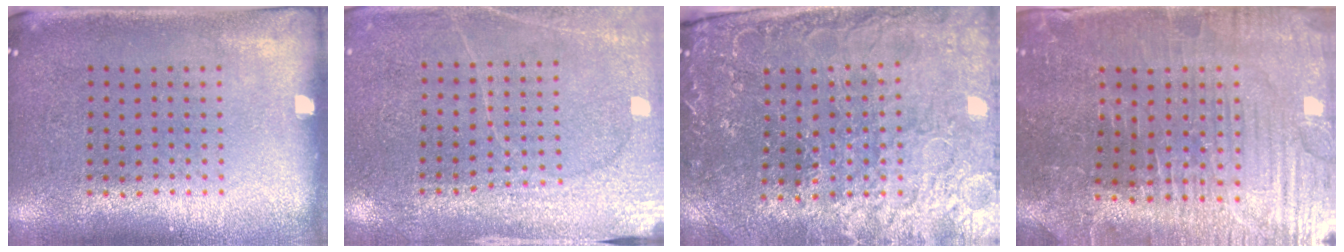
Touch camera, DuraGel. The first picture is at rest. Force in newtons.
{"total": 2.7, "press": 2.7, "slide": 0.4}
{"total": 3.1, "press": 3.1, "slide": 0.4}
{"total": 3.6, "press": 3.6, "slide": 0.4}